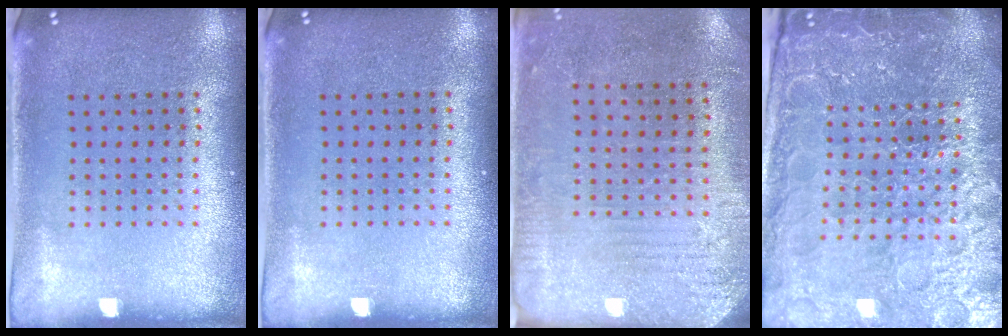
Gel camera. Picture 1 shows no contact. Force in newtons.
{"total": 0.0}
{"total": 2.8, "press": 2.4, "slide": 1.4}
{"total": 5.6, "press": 5.1, "slide": 2.3}